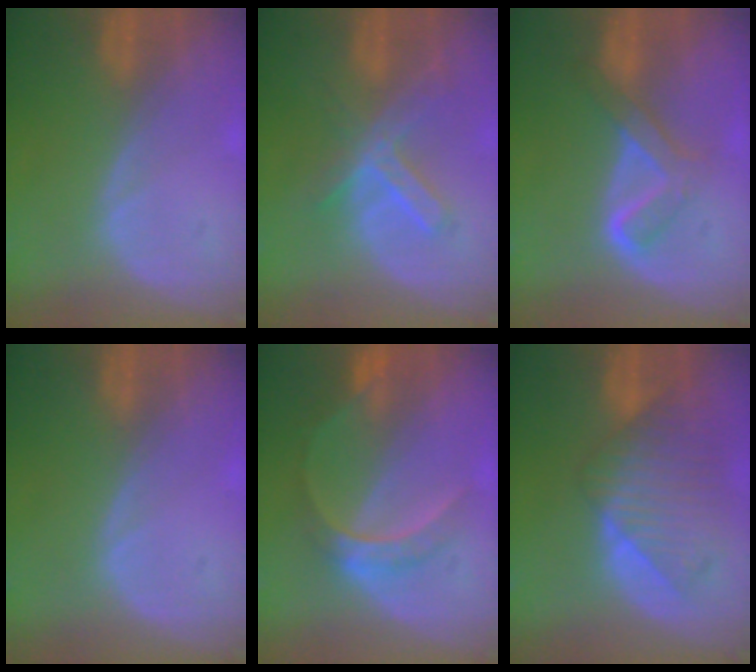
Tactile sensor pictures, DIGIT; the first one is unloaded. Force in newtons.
{"total": 6.9, "press": 5.9, "slide": 3.5}
{"total": 5.2, "press": 5.2, "slide": 0.1}
{"total": 0.0}
{"total": 6.2, "press": 5.5, "slide": 2.7}
{"total": 9.7, "press": 8.5, "slide": 4.6}